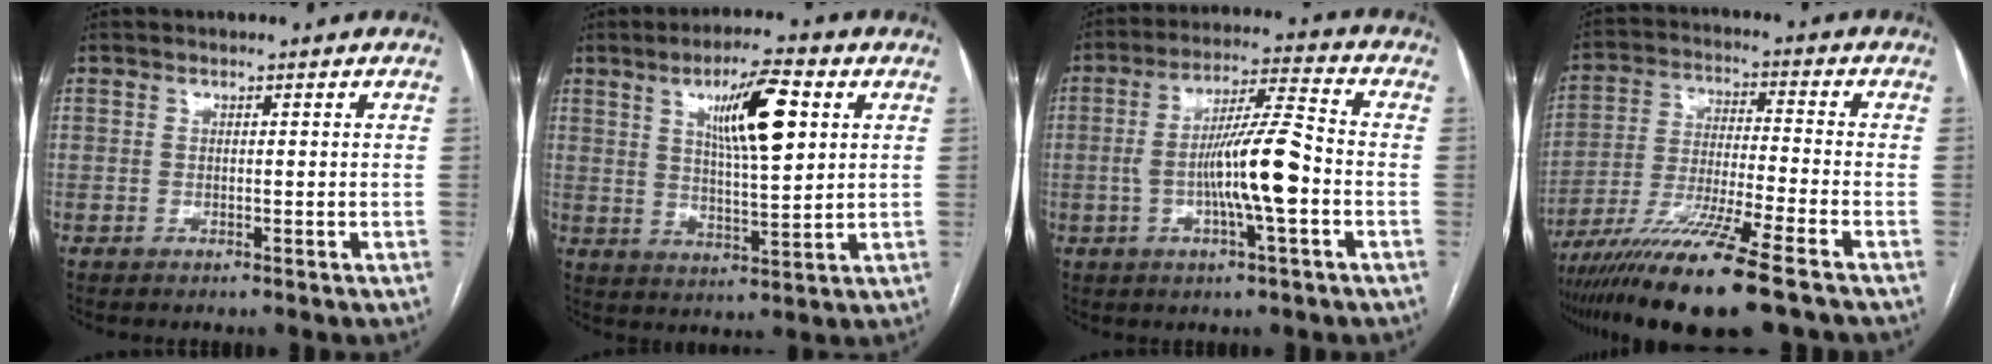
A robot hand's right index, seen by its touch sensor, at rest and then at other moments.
{"total": 10.9, "force": [4.0, 1.9, 9.9], "torque": [-0.167, 0.006, 0.068]}
{"total": 11.2, "force": [-2.1, 0.6, 11.0], "torque": [-0.199, 0.010, -0.041]}
{"total": 15.6, "force": [-11.1, -0.4, 10.9], "torque": [-0.213, -0.046, -0.196]}